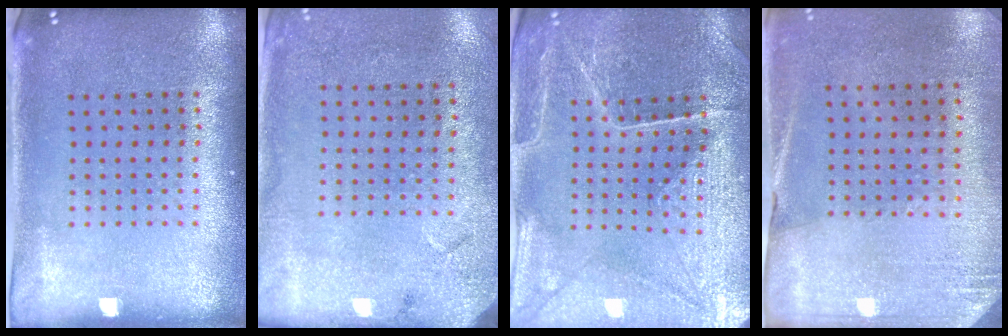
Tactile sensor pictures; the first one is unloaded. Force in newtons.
{"total": 2.7, "press": 2.2, "slide": 1.6}
{"total": 2.9, "press": 2.9, "slide": 0.2}
{"total": 2.6, "press": 2.3, "slide": 1.3}